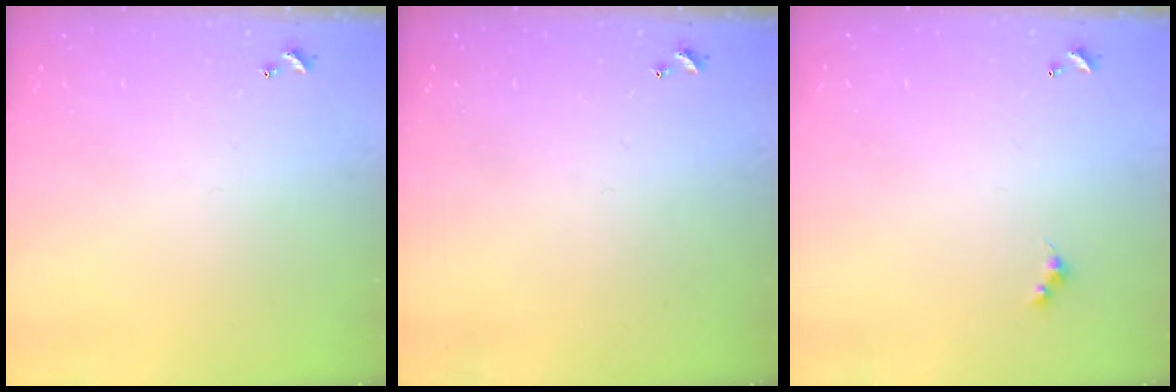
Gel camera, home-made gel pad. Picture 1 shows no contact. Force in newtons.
{"total": 0.0}
{"total": 1.5, "press": 1.4, "slide": 0.3}